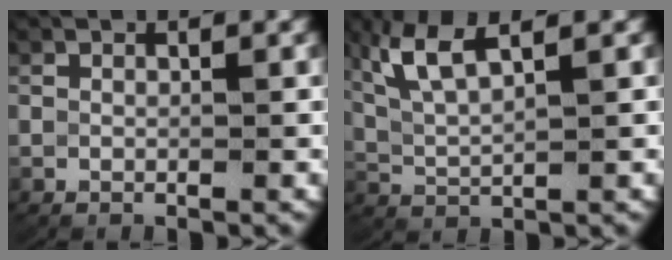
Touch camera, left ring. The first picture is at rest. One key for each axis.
{"total": 5.2, "fx": 2.2, "fy": 2.5, "fz": 4.0, "tx": -0.105, "ty": -0.003, "tz": 0.048}